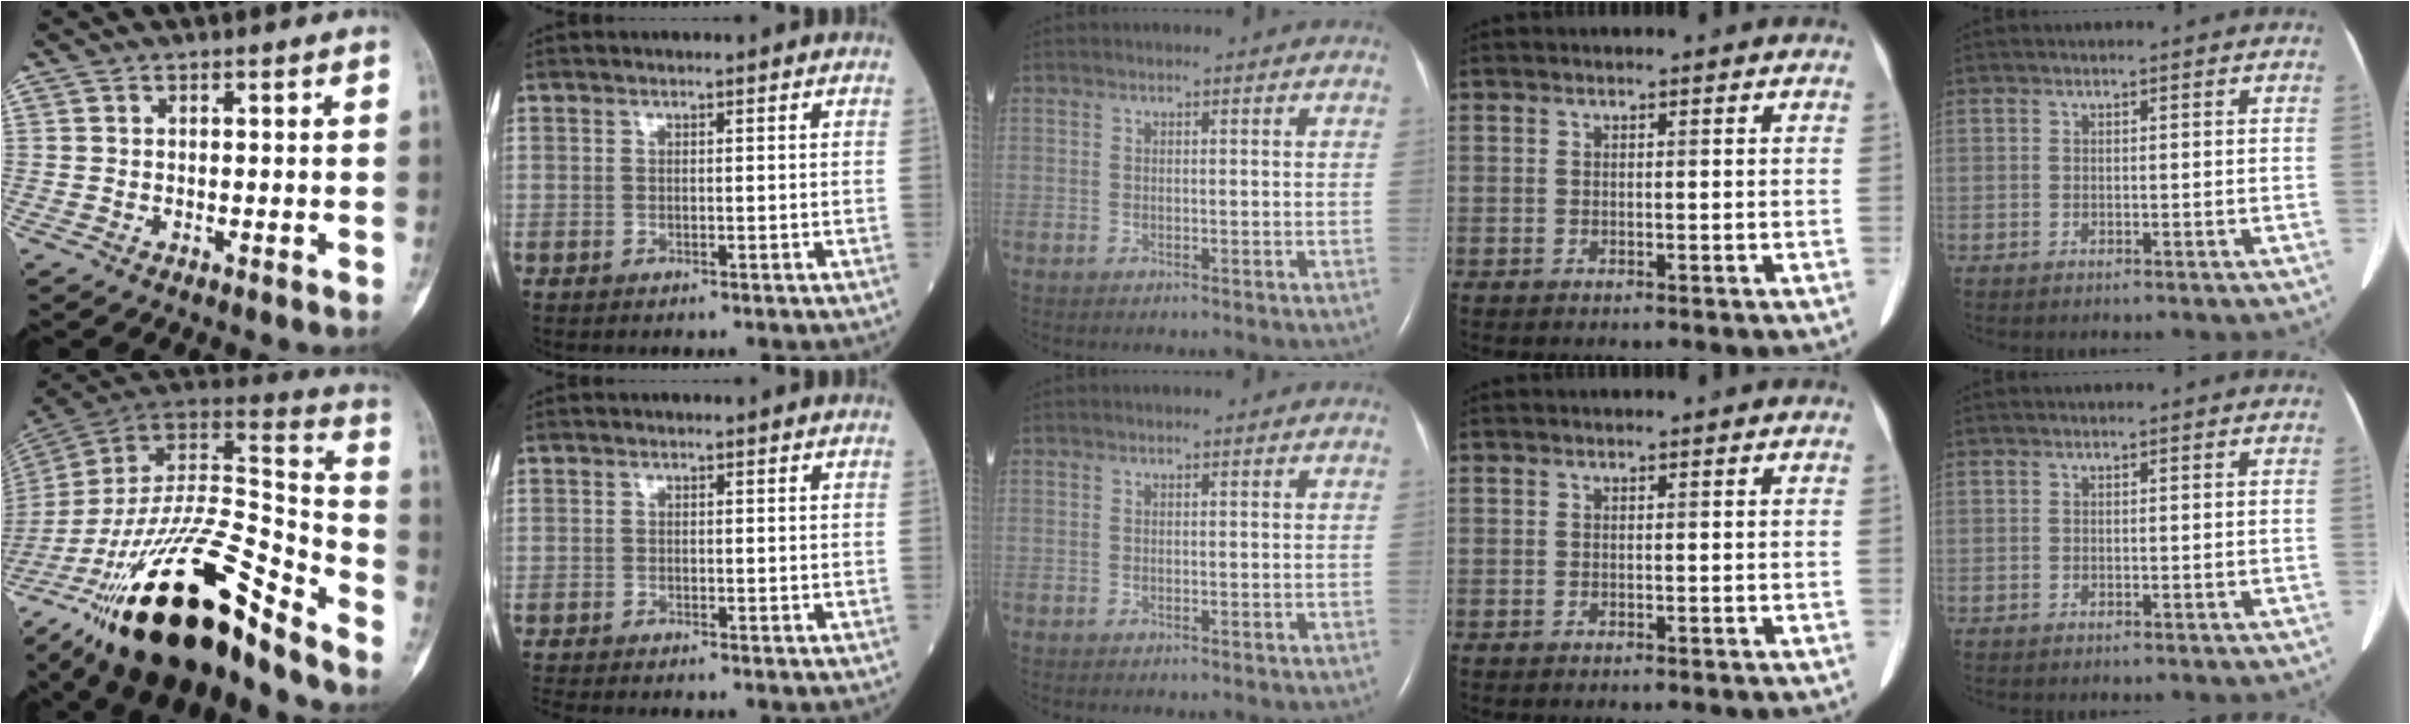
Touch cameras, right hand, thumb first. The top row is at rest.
{"thumb": {"total": 30.5, "force": [-19.8, 9.2, 21.3], "torque": [-0.344, 0.079, -0.334]}, "index": {"total": 2.1, "force": [-2.0, 0.2, 0.5], "torque": [-0.009, -0.006, -0.033]}}